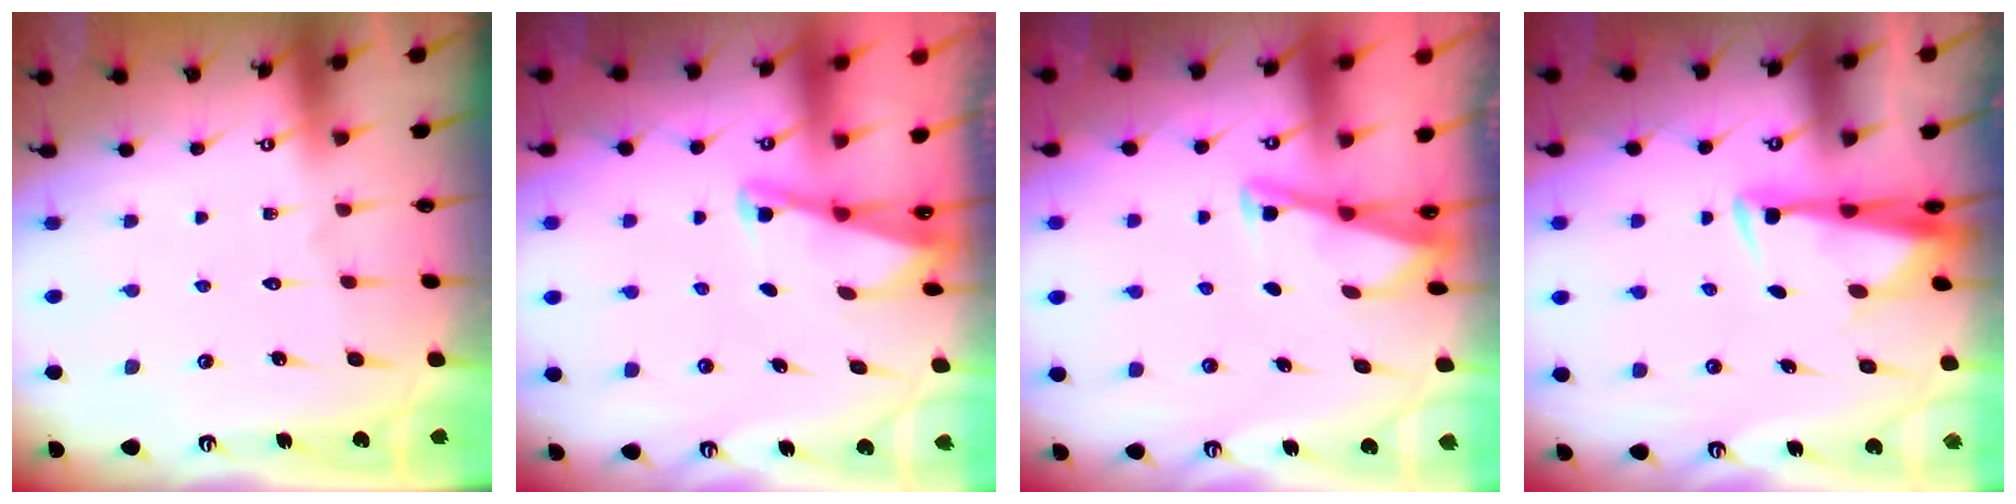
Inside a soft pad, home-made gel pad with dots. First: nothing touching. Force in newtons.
{"total": 1.9, "press": 1.9, "slide": 0.4}
{"total": 3.0, "press": 3.0, "slide": 0.3}
{"total": 3.3, "press": 3.3, "slide": 0.7}